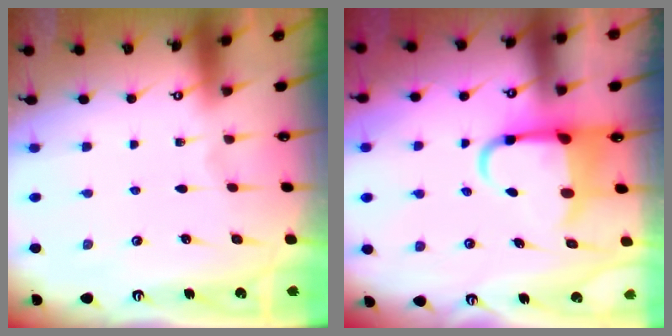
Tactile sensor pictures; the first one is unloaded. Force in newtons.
{"total": 6.5, "press": 6.3, "slide": 1.4}